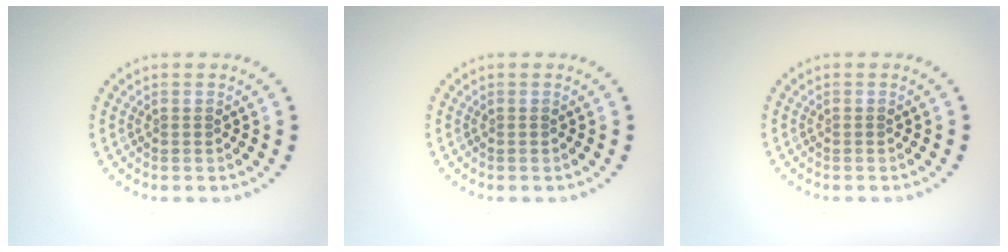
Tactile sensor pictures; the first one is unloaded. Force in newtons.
{"total": 0.0}
{"total": 0.0}